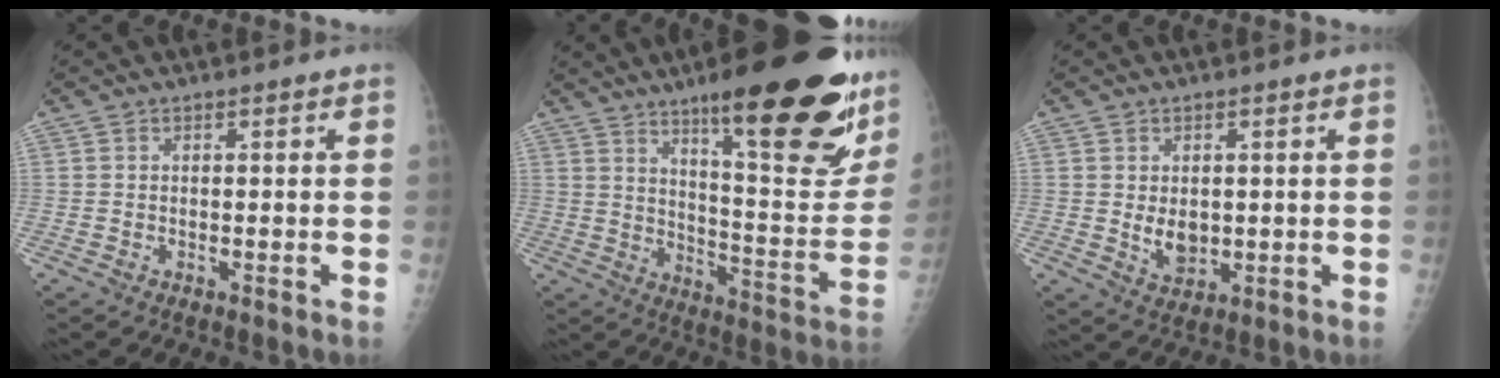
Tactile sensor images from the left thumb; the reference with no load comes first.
{"total": 28.3, "force": [16.0, 6.9, 22.3], "torque": [-0.261, -0.069, 0.239]}
{"total": 5.2, "force": [0.2, 3.8, 3.5], "torque": [-0.037, -0.010, 0.017]}